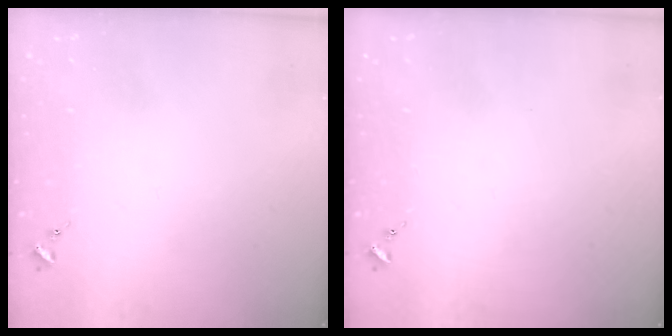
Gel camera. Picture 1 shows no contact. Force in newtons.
{"total": 0.0}